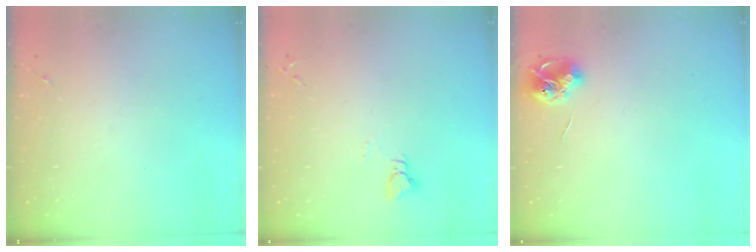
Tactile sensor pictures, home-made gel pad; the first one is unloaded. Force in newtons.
{"total": 2.9, "press": 2.9, "slide": 0.3}
{"total": 7.3, "press": 7.3, "slide": 0.6}